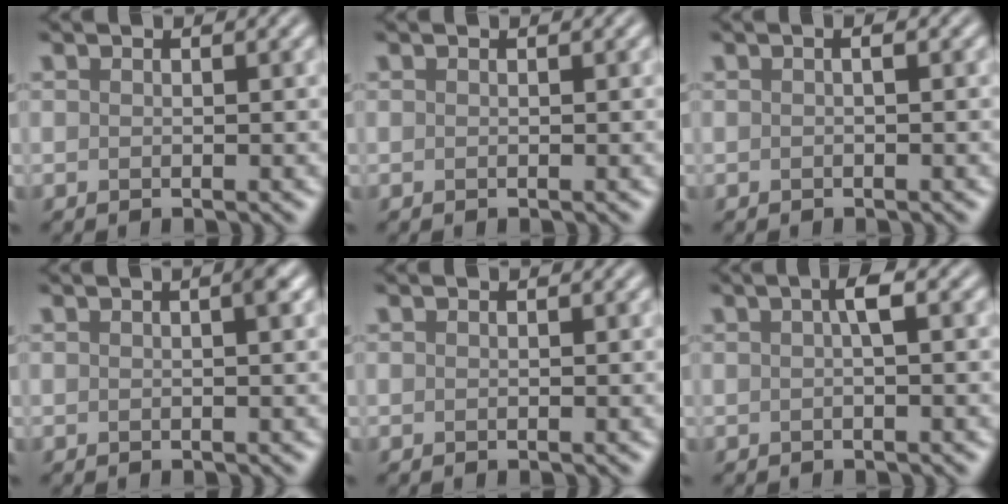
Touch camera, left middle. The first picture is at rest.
{"total": 0.0}
{"total": 0.7, "force": [0.0, 0.1, 0.6], "torque": [-0.013, 0.001, -0.001]}
{"total": 1.3, "force": [0.3, 0.2, 1.2], "torque": [-0.015, 0.006, 0.003]}
{"total": 0.0}
{"total": 1.6, "force": [0.3, 0.2, 1.6], "torque": [-0.029, 0.007, 0.003]}